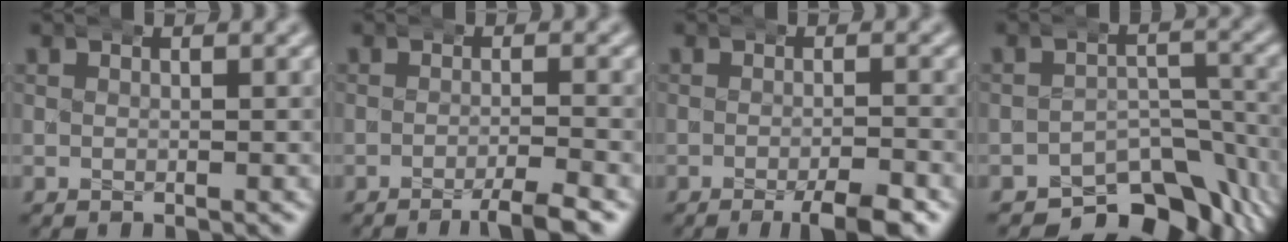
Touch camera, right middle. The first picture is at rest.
{"total": 2.7, "force": [-1.7, -0.1, 2.1], "torque": [-0.032, 0.006, -0.037]}
{"total": 3.6, "force": [-2.1, 0.6, 2.9], "torque": [-0.036, 0.003, -0.038]}
{"total": 9.7, "force": [-7.1, 4.7, 4.6], "torque": [-0.052, -0.019, -0.104]}